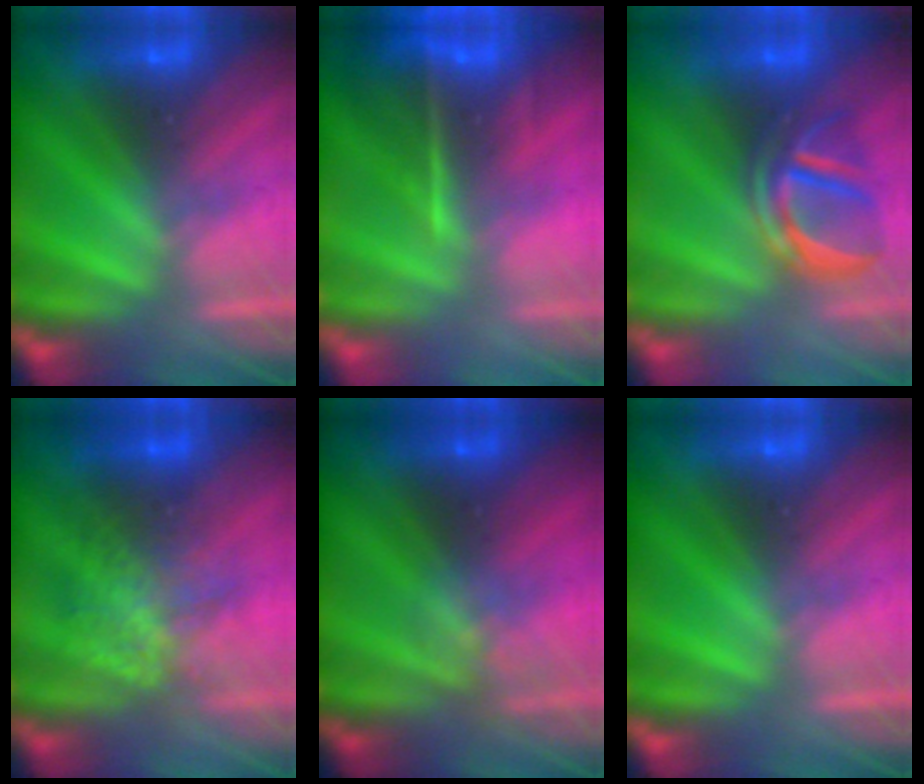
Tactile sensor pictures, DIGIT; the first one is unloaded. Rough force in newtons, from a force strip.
{"total": 7.6}
{"total": 3.7}
{"total": 2.3}
{"total": 2.6}
{"total": 0.0}